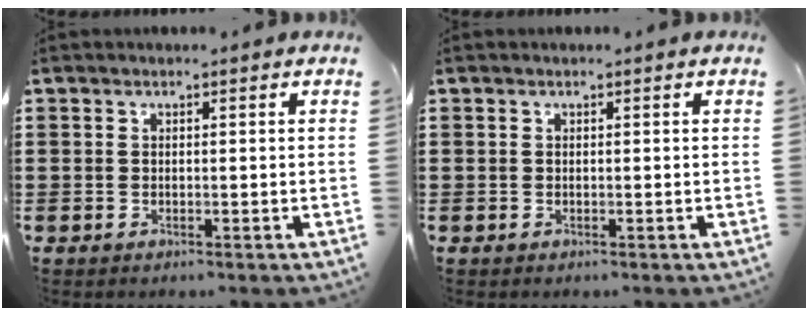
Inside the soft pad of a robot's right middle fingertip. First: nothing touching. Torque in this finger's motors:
{"motor_torque": [0.00, 0.00, 0.00, 0.00]}